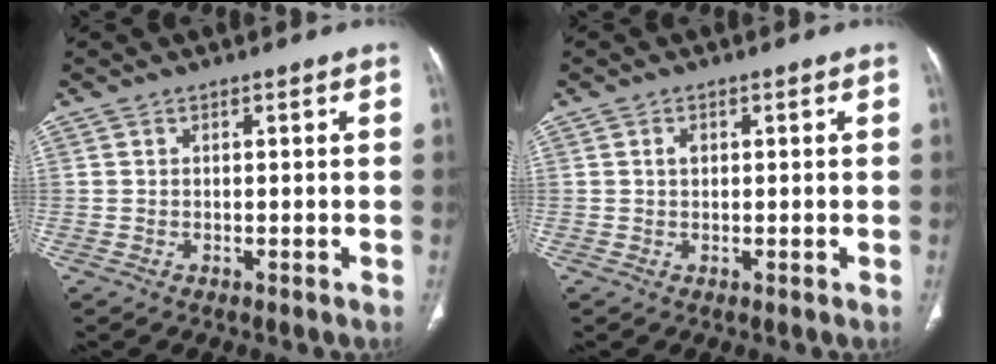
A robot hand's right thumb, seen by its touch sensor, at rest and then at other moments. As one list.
[{"total": 1.2, "force": [0.3, 0.8, 0.8], "torque": [-0.013, 0.002, 0.005]}]